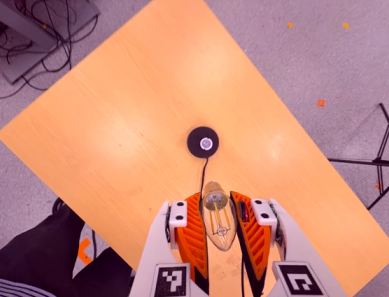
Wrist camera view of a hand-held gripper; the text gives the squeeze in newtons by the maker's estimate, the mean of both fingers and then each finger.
{"total": 22.9, "left": 24.7, "right": 21.0}